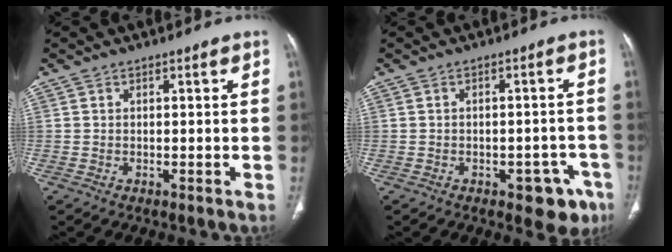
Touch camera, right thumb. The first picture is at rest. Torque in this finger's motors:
{"motor_torque": [1.03, 1.10, 0.24, -0.30, 0.09]}